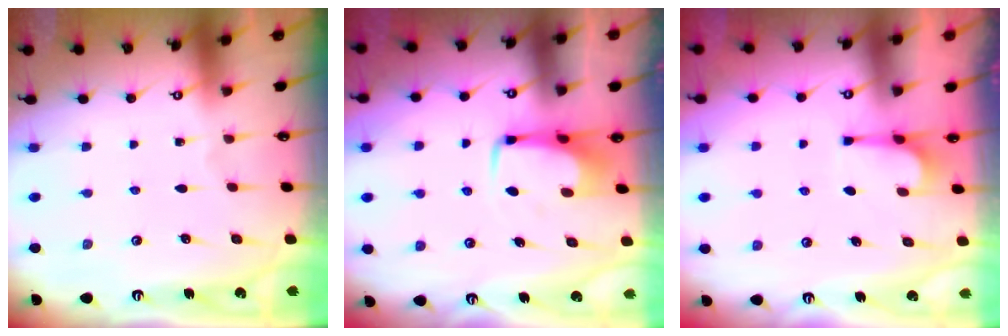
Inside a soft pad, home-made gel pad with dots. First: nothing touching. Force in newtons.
{"total": 2.9, "press": 2.9, "slide": 0.3}
{"total": 0.8, "press": 0.5, "slide": 0.7}